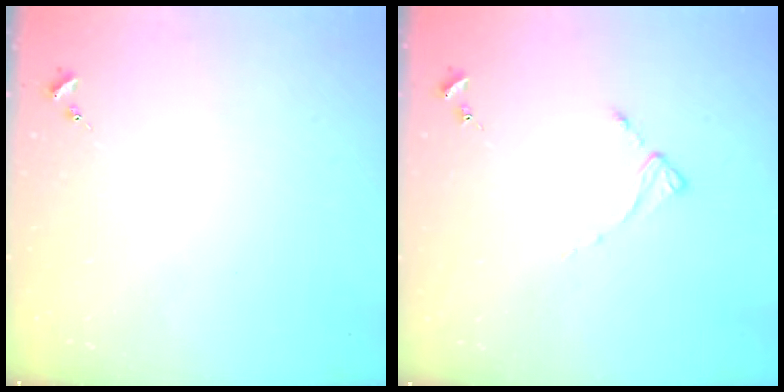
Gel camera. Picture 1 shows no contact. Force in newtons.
{"total": 1.9, "press": 1.8, "slide": 0.3}